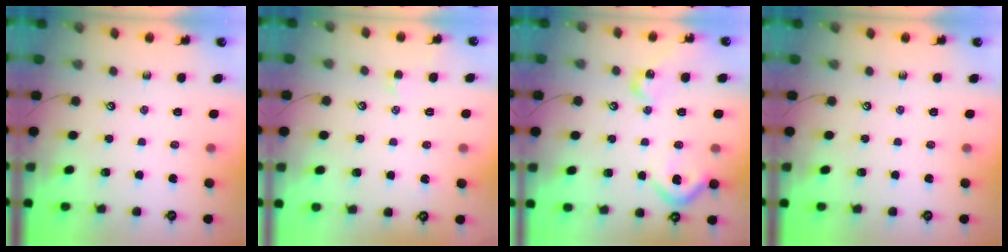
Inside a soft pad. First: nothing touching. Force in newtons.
{"total": 1.2, "press": 1.2, "slide": 0.4}
{"total": 11.8, "press": 11.7, "slide": 1.2}
{"total": 0.0}